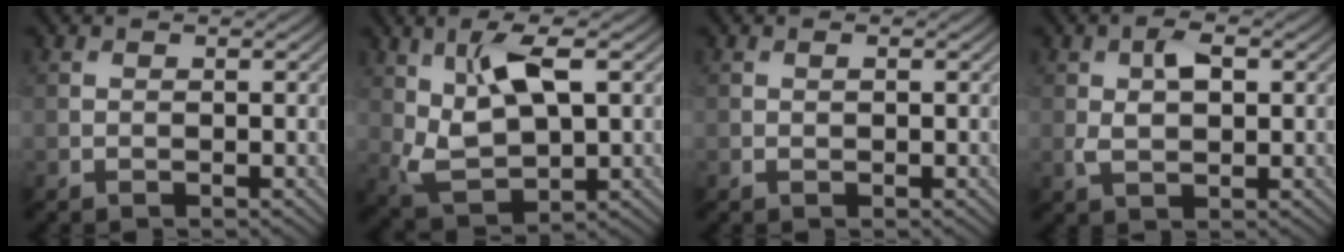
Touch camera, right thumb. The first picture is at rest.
{"total": 9.0, "force": [2.8, 4.2, 7.5], "torque": [-0.161, 0.001, 0.052]}
{"total": 0.6, "force": [0.1, 0.3, 0.5], "torque": [-0.008, 0.000, 0.002]}
{"total": 4.0, "force": [0.8, 2.3, 3.2], "torque": [-0.069, 0.001, 0.017]}